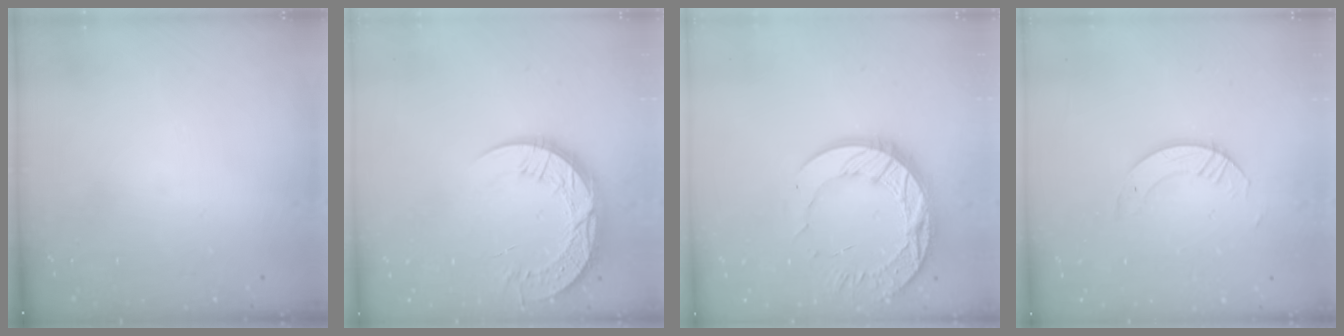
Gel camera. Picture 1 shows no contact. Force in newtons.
{"total": 13.2, "press": 13.2, "slide": 1.0}
{"total": 17.9, "press": 17.8, "slide": 1.6}
{"total": 3.8, "press": 3.7, "slide": 0.4}